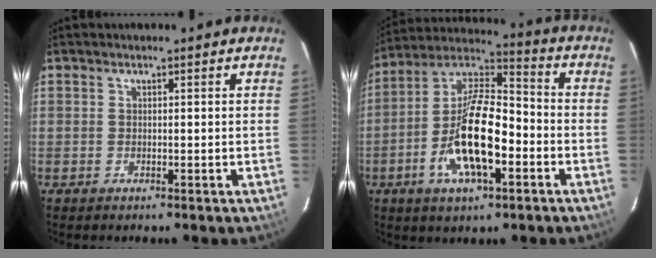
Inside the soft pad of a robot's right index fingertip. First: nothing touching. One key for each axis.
{"total": 16.7, "fx": -5.4, "fy": 6.3, "fz": 14.5, "tx": -0.283, "ty": -0.001, "tz": -0.103}